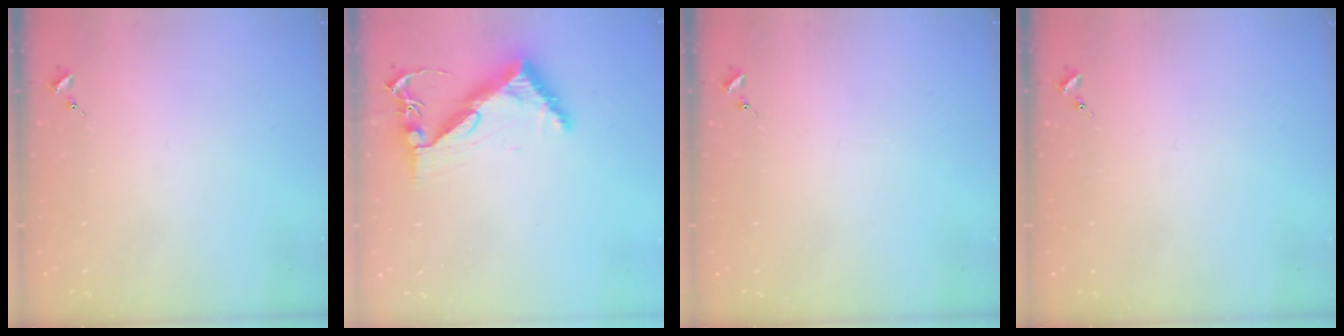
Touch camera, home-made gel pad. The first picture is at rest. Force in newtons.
{"total": 8.3, "press": 8.2, "slide": 1.2}
{"total": 0.0}
{"total": 0.0}